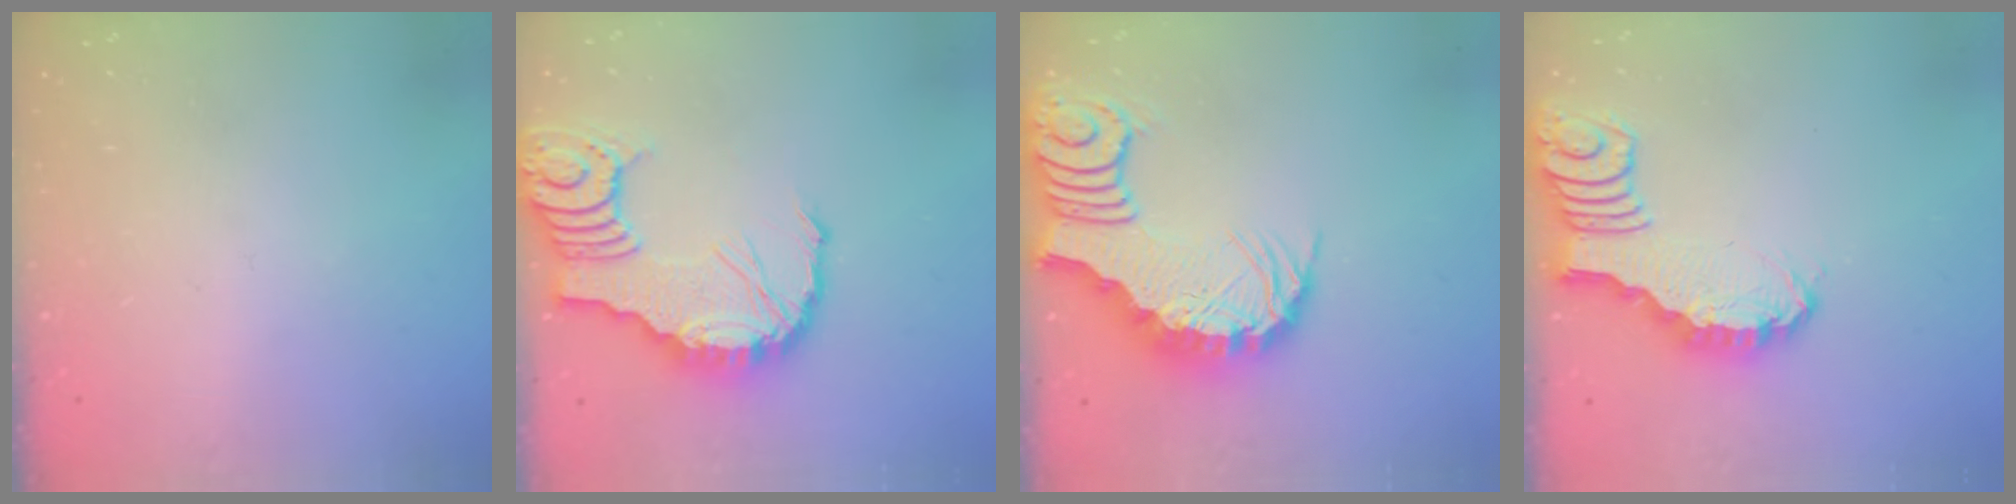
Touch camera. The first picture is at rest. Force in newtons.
{"total": 14.7, "press": 14.6, "slide": 1.5}
{"total": 3.8, "press": 3.7, "slide": 0.7}
{"total": 2.4, "press": 2.4, "slide": 0.2}